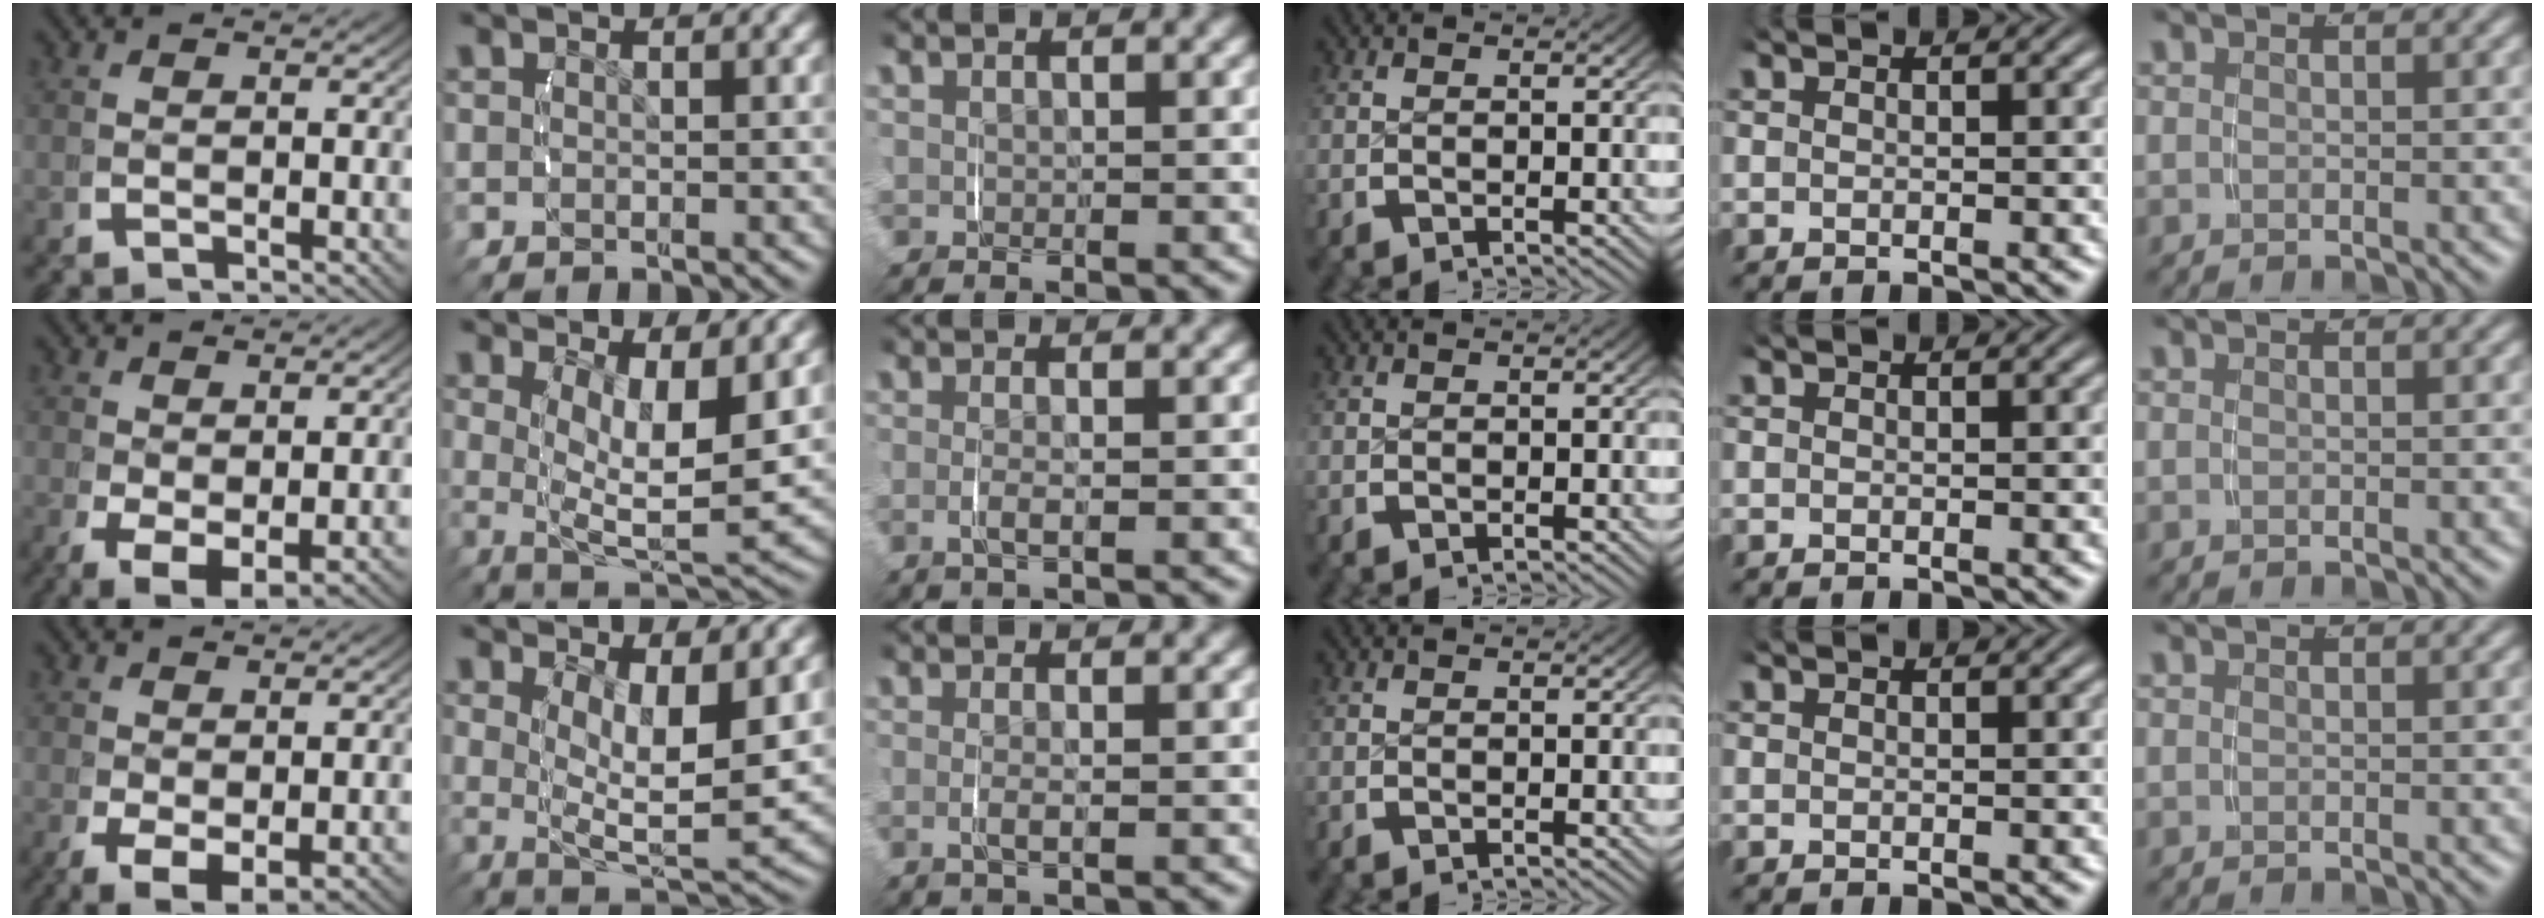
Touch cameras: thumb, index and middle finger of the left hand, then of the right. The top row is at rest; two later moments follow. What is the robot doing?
{"motion": "lift_and_place", "object": "toothpaste"}